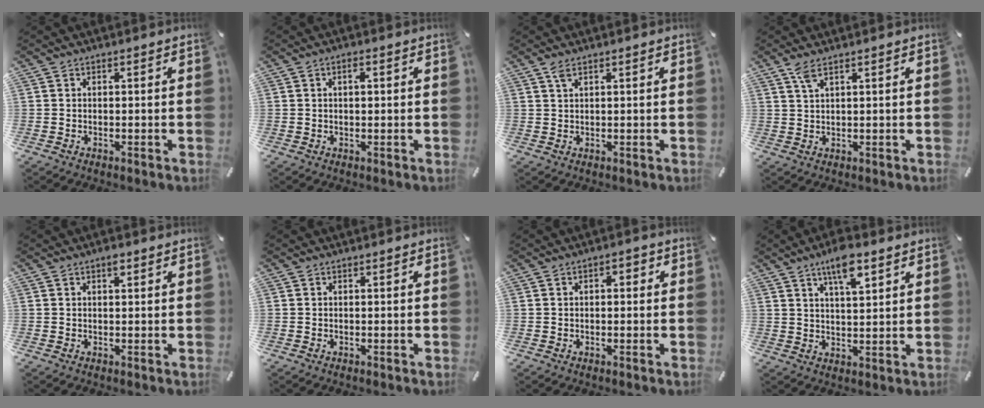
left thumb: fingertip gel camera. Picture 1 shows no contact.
{"total": 1.9, "force": [0.4, 0.9, 1.6], "torque": [-0.025, 0.001, 0.003]}
{"total": 1.9, "force": [1.2, 0.5, 1.4], "torque": [-0.031, 0.001, 0.020]}
{"total": 3.1, "force": [1.8, 0.5, 2.4], "torque": [-0.053, 0.003, 0.031]}
{"total": 1.5, "force": [0.7, 0.7, 1.2], "torque": [-0.017, 0.000, 0.009]}
{"total": 0.0}
{"total": 2.0, "force": [-0.1, 1.2, 1.6], "torque": [-0.030, 0.008, -0.004]}
{"total": 8.0, "force": [5.2, 2.6, 5.5], "torque": [-0.088, -0.016, 0.086]}